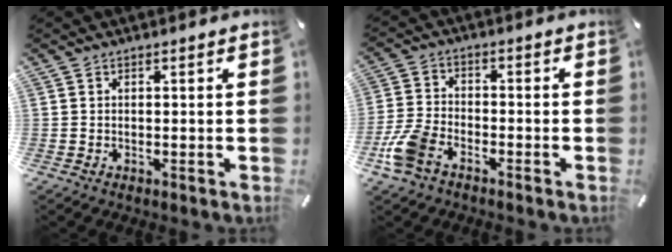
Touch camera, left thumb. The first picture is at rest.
{"total": 8.1, "force": [-4.9, 4.3, 4.8], "torque": [-0.115, 0.012, -0.094]}